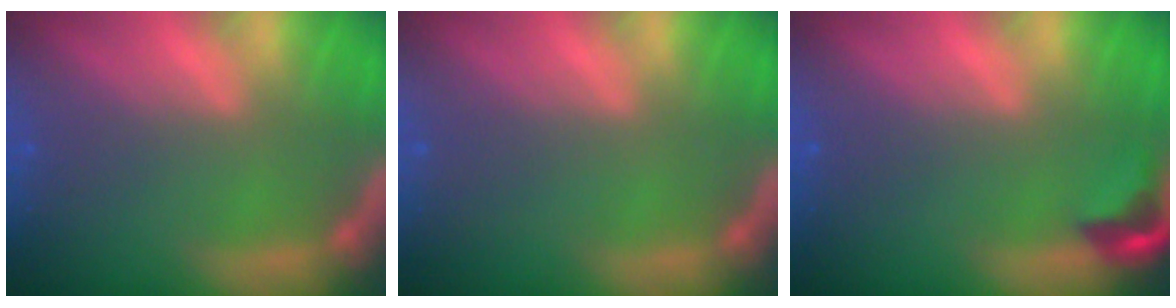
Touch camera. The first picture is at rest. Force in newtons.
{"total": 0.0}
{"total": 2.4}